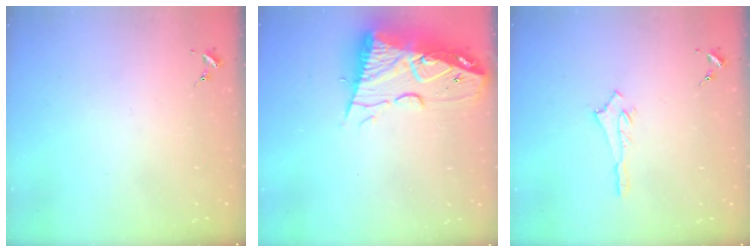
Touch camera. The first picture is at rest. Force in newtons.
{"total": 15.5, "press": 15.4, "slide": 1.4}
{"total": 3.0, "press": 3.0, "slide": 0.2}